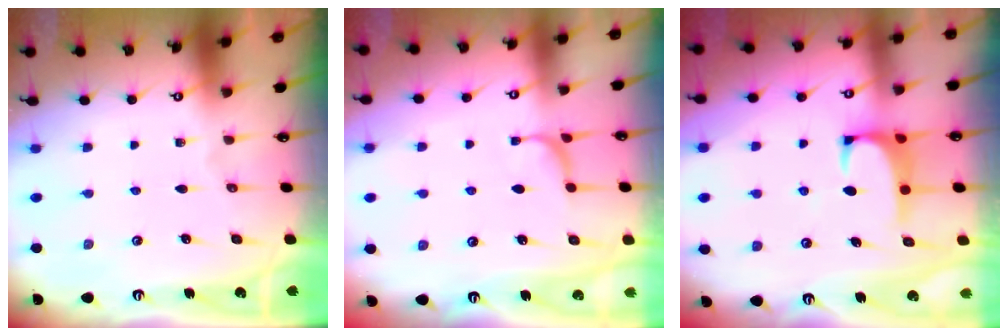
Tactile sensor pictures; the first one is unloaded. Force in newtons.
{"total": 2.2, "press": 2.2, "slide": 0.4}
{"total": 1.0, "press": 0.8, "slide": 0.4}